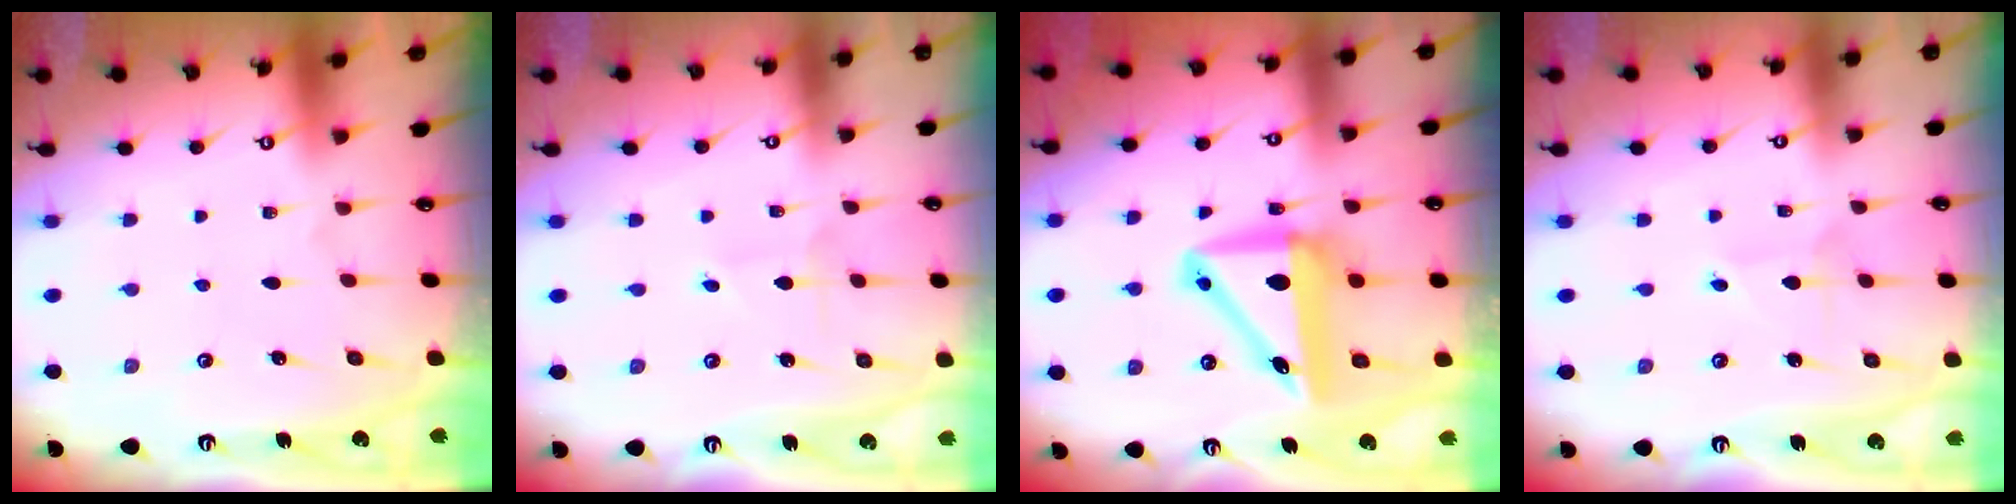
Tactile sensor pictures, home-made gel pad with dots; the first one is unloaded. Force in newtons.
{"total": 1.6, "press": 1.6, "slide": 0.2}
{"total": 10.9, "press": 10.6, "slide": 2.5}
{"total": 2.8, "press": 2.7, "slide": 0.3}